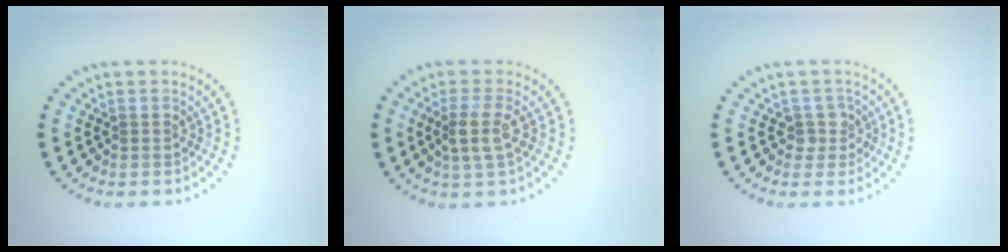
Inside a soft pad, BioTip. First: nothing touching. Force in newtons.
{"total": 2.7, "press": 2.3, "slide": 1.4}
{"total": 1.7, "press": 1.3, "slide": 1.1}